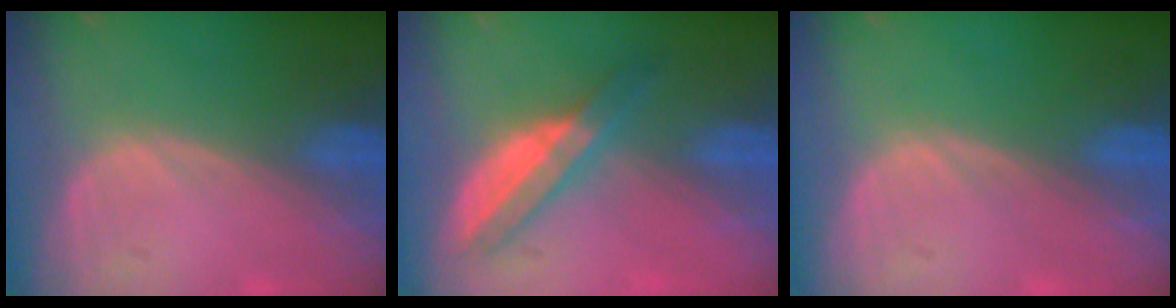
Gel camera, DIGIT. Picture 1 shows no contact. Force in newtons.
{"total": 6.3, "press": 5.4, "slide": 3.1}
{"total": 0.0}